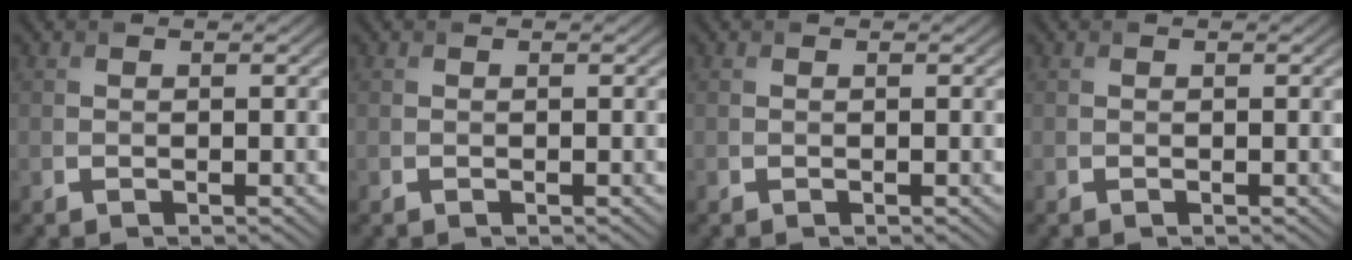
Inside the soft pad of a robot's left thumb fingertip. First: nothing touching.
{"total": 0.0}
{"total": 0.0}
{"total": 0.0}